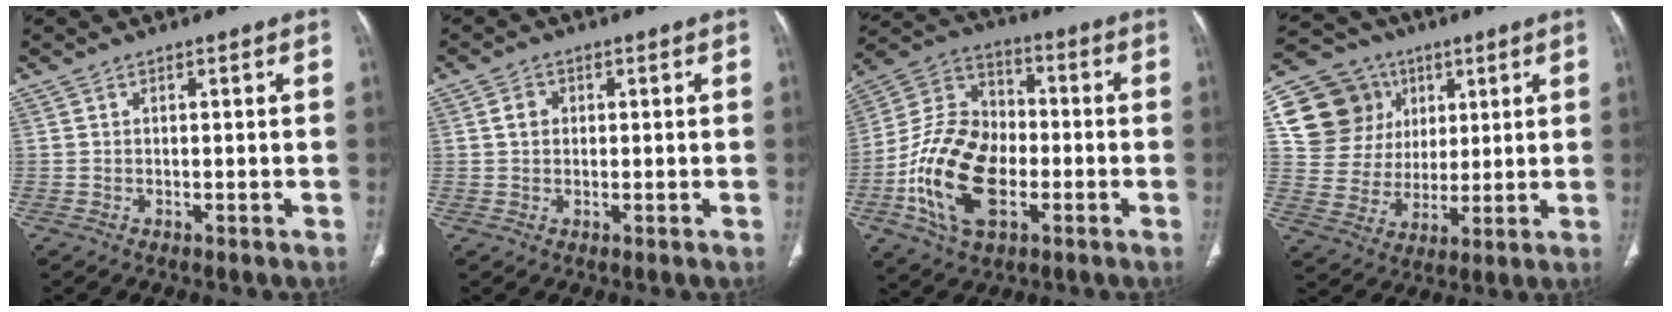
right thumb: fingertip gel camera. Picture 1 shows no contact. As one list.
[{"total": 2.5, "force": [0.4, 2.1, 1.2], "torque": [-0.010, 0.005, 0.005]}, {"total": 19.1, "force": [-5.1, 11.9, 14.0], "torque": [-0.248, 0.023, -0.096]}, {"total": 16.1, "force": [5.9, 14.0, 5.2], "torque": [-0.061, 0.008, 0.116]}]